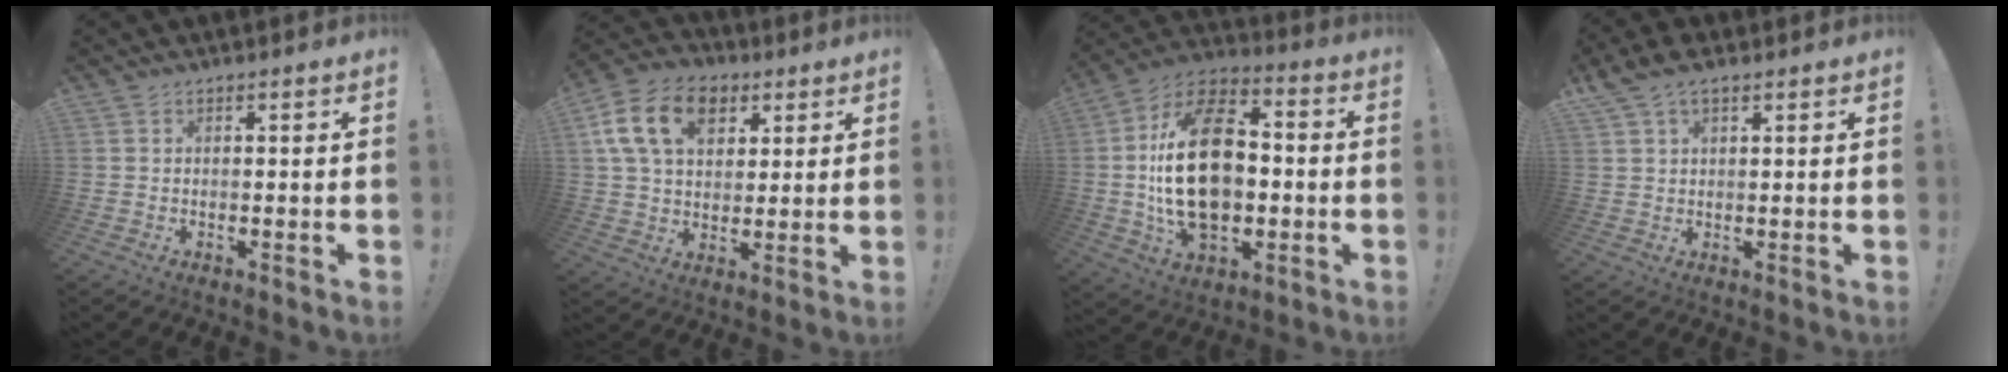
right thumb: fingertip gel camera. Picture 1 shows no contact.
{"total": 16.7, "force": [6.7, 11.5, 10.1], "torque": [-0.168, -0.016, 0.123]}
{"total": 25.7, "force": [-1.0, 16.6, 19.7], "torque": [-0.350, 0.021, -0.006]}
{"total": 5.1, "force": [3.3, 2.3, 3.1], "torque": [-0.060, -0.004, 0.064]}